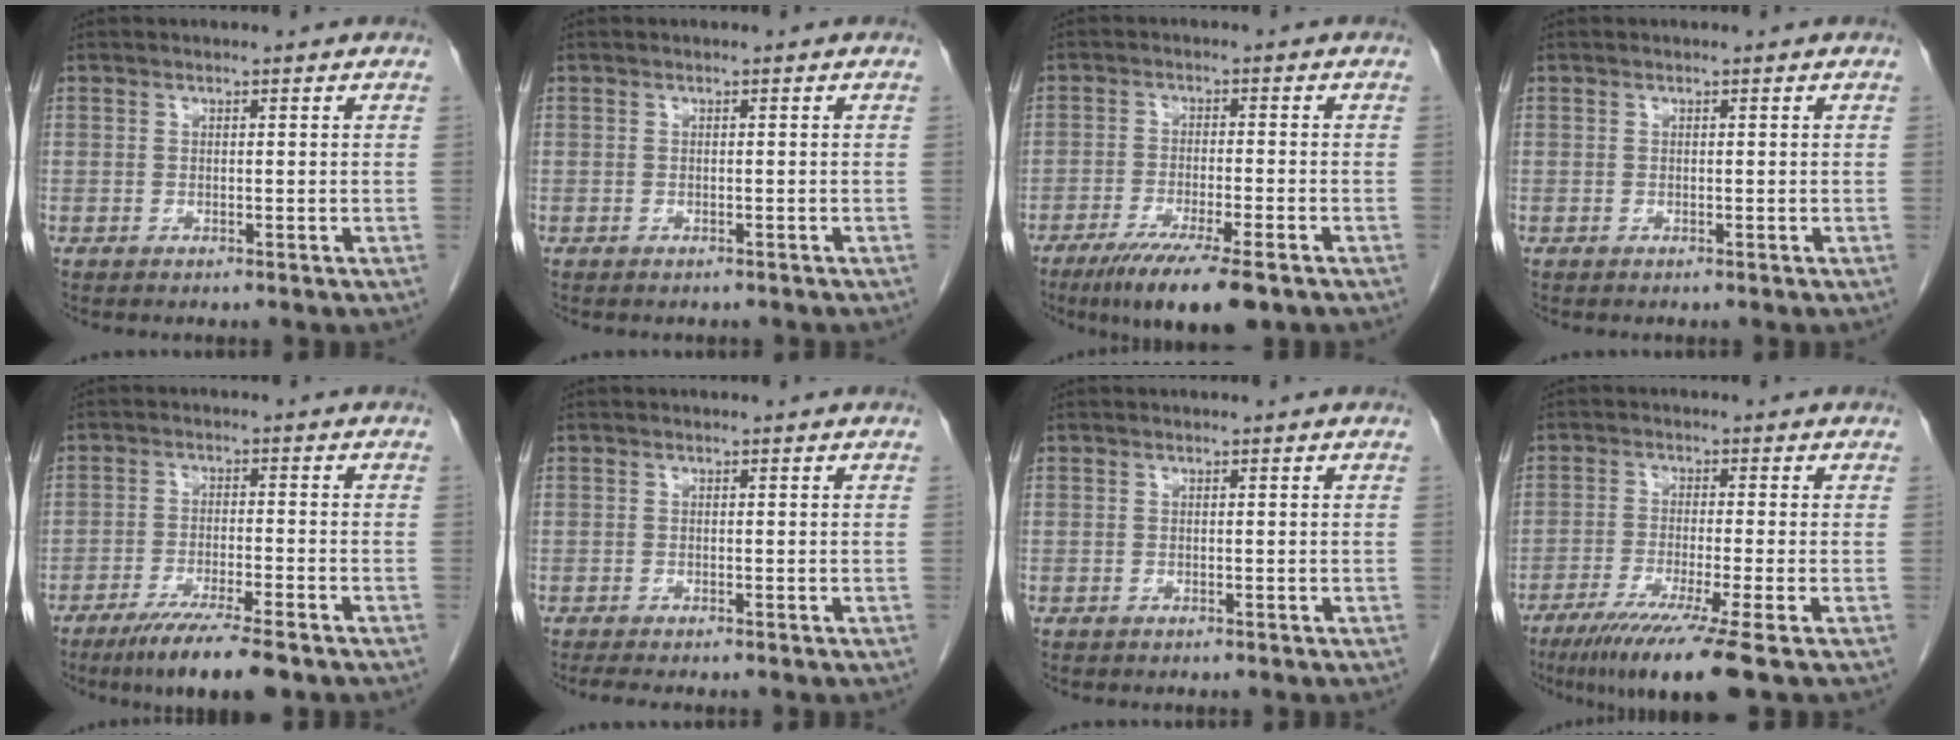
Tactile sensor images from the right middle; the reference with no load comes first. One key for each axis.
{"total": 1.3, "fx": -1.2, "fy": 0.5, "fz": 0.3, "tx": -0.012, "ty": -0.001, "tz": -0.015}
{"total": 10.6, "fx": -7.3, "fy": 1.1, "fz": 7.6, "tx": -0.120, "ty": -0.023, "tz": -0.113}
{"total": 0.0}
{"total": 8.5, "fx": -6.2, "fy": 0.6, "fz": 5.7, "tx": -0.093, "ty": -0.020, "tz": -0.102}
{"total": 2.5, "fx": -2.1, "fy": 0.3, "fz": 1.3, "tx": -0.022, "ty": -0.007, "tz": -0.029}
{"total": 0.0}
{"total": 10.1, "fx": -6.8, "fy": -1.5, "fz": 7.3, "tx": -0.118, "ty": -0.034, "tz": -0.112}